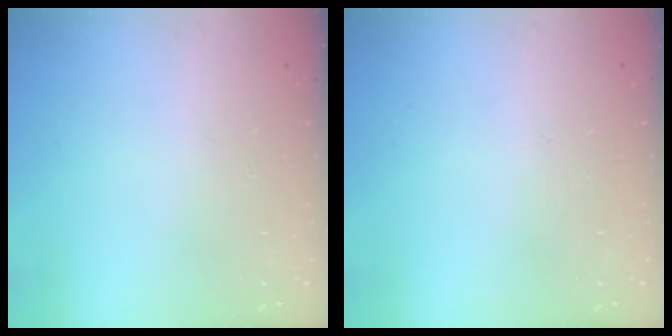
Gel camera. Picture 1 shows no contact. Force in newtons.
{"total": 0.0}